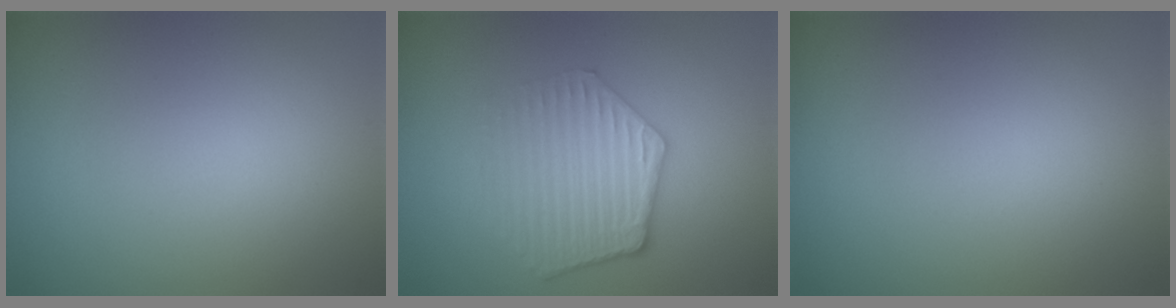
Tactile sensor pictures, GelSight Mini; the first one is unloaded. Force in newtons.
{"total": 3.3, "press": 3.1, "slide": 1.3}
{"total": 0.0}